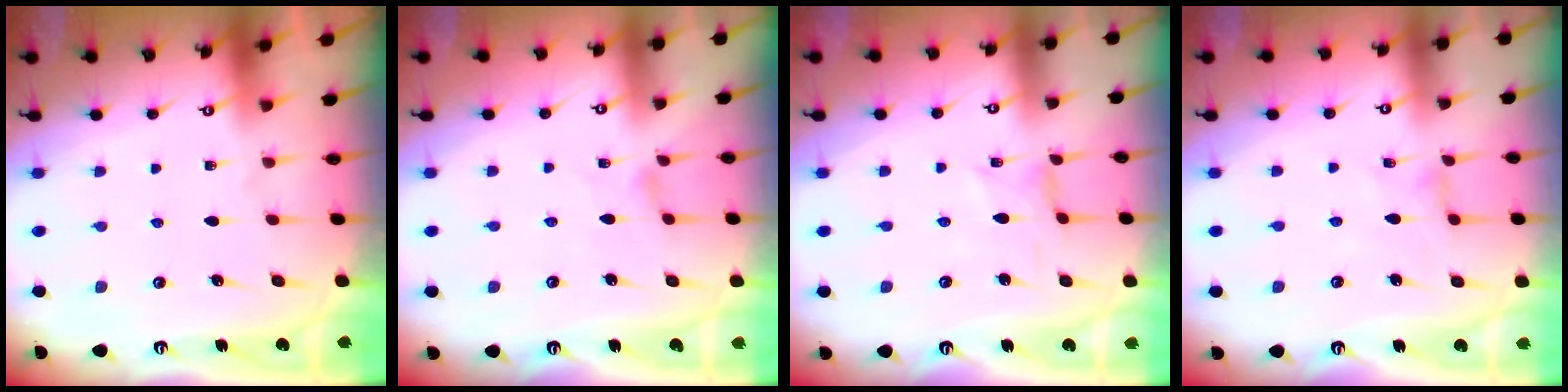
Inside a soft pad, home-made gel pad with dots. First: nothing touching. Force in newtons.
{"total": 0.0}
{"total": 0.0}
{"total": 0.9, "press": 0.9, "slide": 0.3}